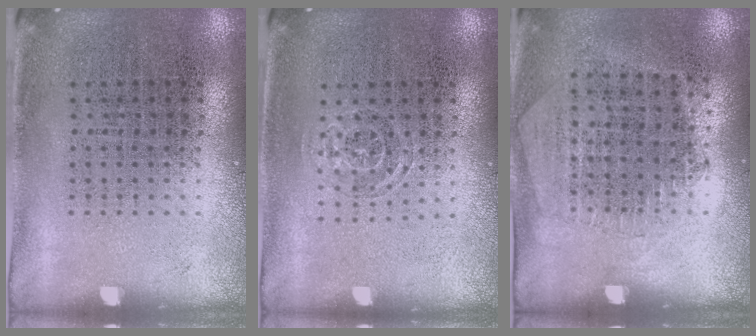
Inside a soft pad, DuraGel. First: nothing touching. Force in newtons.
{"total": 0.9, "press": 0.6, "slide": 0.6}
{"total": 1.3, "press": 1.1, "slide": 0.6}